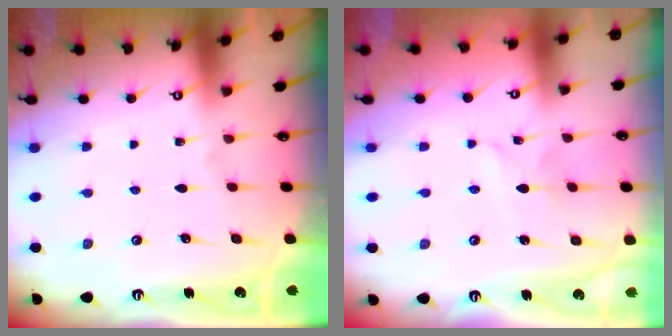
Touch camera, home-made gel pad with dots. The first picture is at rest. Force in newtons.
{"total": 1.6, "press": 1.6, "slide": 0.1}